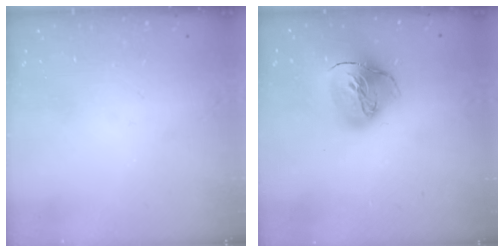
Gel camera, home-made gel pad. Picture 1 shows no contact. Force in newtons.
{"total": 18.0, "press": 17.9, "slide": 1.8}